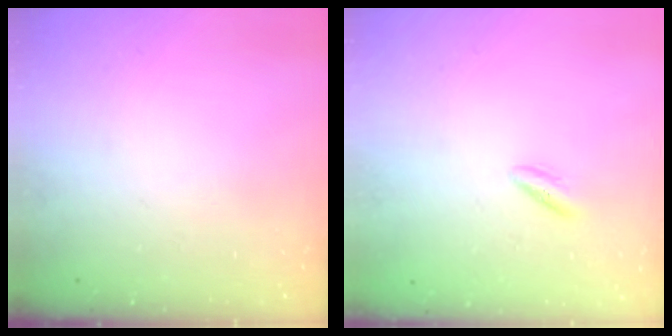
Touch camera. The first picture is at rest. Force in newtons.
{"total": 1.9, "press": 1.6, "slide": 1.0}